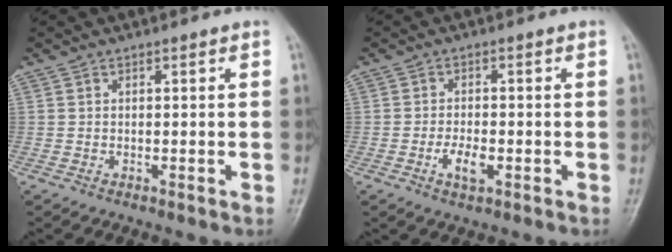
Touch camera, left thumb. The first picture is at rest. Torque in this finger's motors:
{"motor_torque": [0.03, 0.03, -0.01, -0.03, 0.00]}